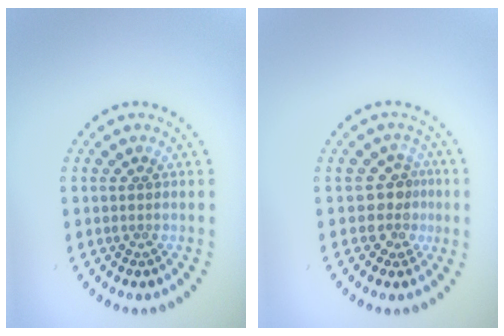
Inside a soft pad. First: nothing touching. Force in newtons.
{"total": 2.5, "press": 1.9, "slide": 1.6}